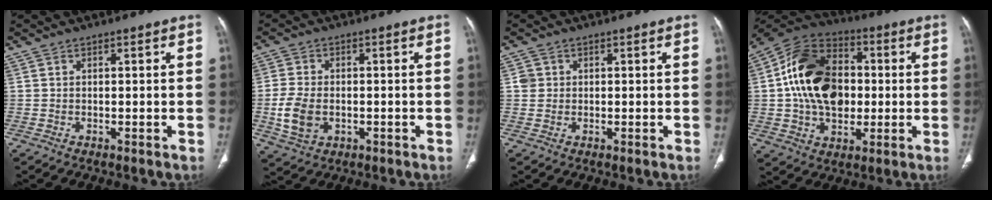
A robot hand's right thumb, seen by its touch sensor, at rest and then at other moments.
{"total": 7.5, "force": [-1.4, 5.2, 5.3], "torque": [-0.107, 0.000, -0.022]}
{"total": 1.9, "force": [0.4, 1.8, 0.5], "torque": [0.001, 0.001, 0.007]}
{"total": 20.2, "force": [1.0, 14.1, 14.4], "torque": [-0.222, 0.022, 0.016]}